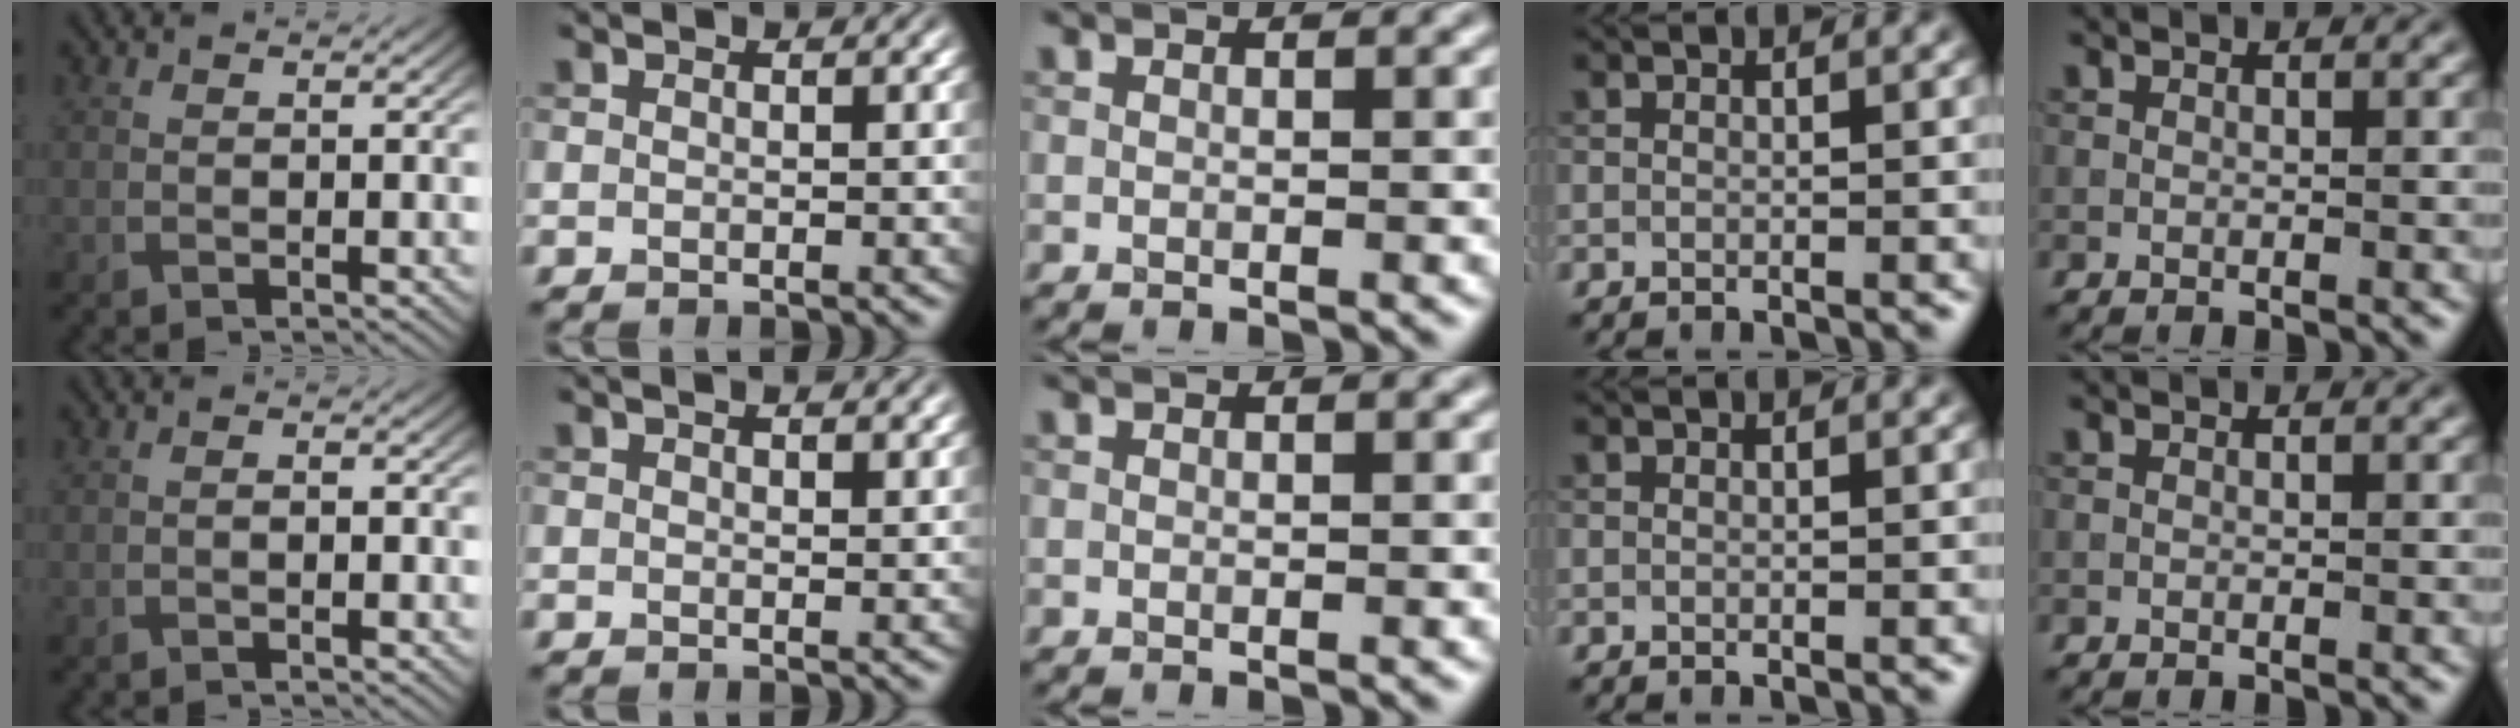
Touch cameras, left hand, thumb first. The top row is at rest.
{"thumb": {"total": 0.8, "force": [-0.3, 0.3, 0.7], "torque": [-0.011, 0.001, -0.006]}, "index": {"total": 1.5, "force": [1.0, 0.4, 1.1], "torque": [-0.010, 0.001, 0.017]}}